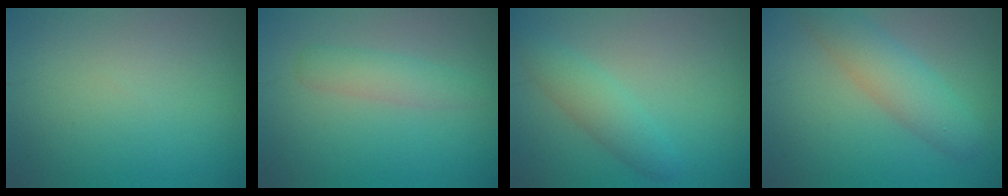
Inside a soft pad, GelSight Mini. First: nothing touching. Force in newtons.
{"total": 2.3, "press": 2.3, "slide": 0.0}
{"total": 2.8, "press": 2.8, "slide": 0.1}
{"total": 4.6, "press": 4.6, "slide": 0.3}